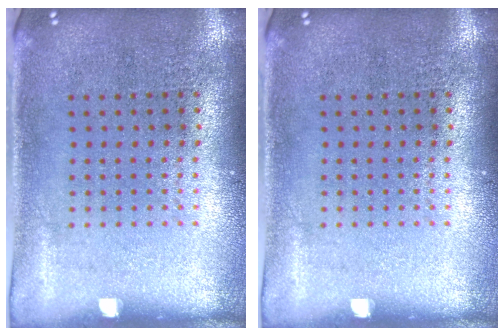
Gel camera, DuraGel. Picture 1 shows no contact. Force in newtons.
{"total": 0.0}